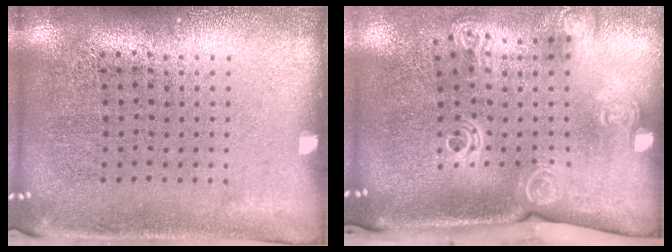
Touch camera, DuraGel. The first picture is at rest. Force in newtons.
{"total": 2.0, "press": 1.5, "slide": 1.4}